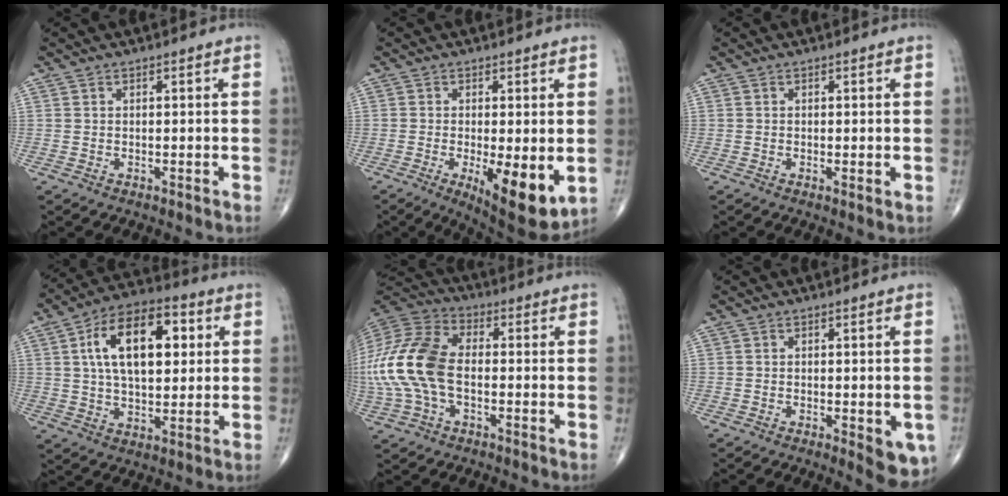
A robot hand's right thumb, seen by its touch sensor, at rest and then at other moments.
{"total": 11.5, "force": [-2.6, 3.7, 10.5], "torque": [-0.154, -0.026, -0.031]}
{"total": 0.9, "force": [-0.1, 0.3, 0.9], "torque": [-0.021, -0.005, -0.005]}
{"total": 17.6, "force": [4.2, 9.4, 14.2], "torque": [-0.212, 0.011, 0.065]}
{"total": 18.7, "force": [-1.8, 11.1, 14.9], "torque": [-0.342, 0.028, -0.037]}
{"total": 6.5, "force": [-2.0, 2.4, 5.7], "torque": [-0.057, -0.009, -0.023]}